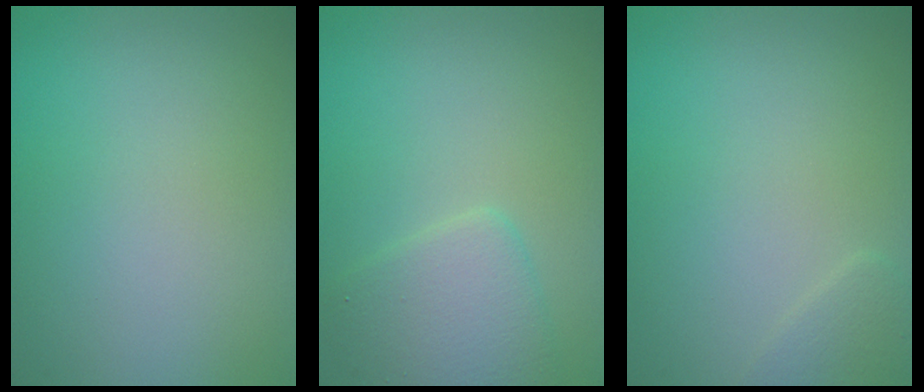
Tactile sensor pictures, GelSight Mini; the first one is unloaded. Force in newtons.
{"total": 3.4, "press": 3.4, "slide": 0.2}
{"total": 1.2, "press": 1.2, "slide": 0.0}